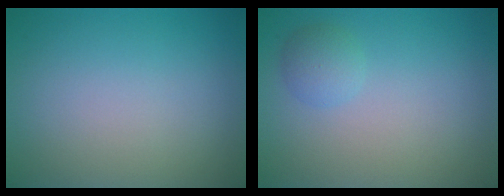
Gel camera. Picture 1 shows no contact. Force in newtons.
{"total": 1.6, "press": 1.6, "slide": 0.1}